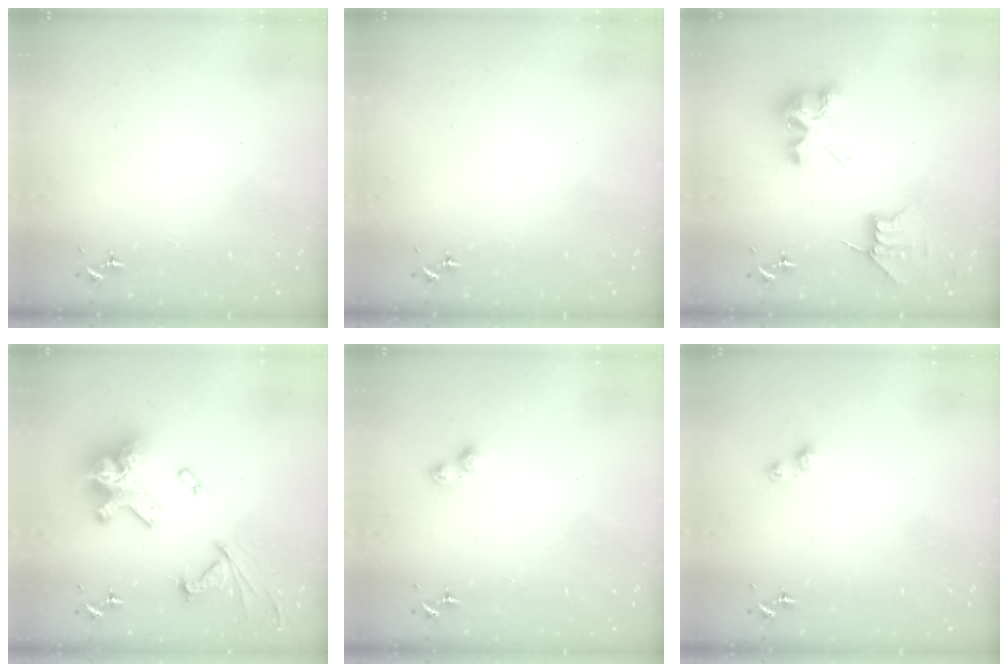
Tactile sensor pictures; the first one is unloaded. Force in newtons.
{"total": 0.0}
{"total": 9.2, "press": 9.2, "slide": 0.5}
{"total": 23.3, "press": 23.1, "slide": 2.3}
{"total": 4.7, "press": 4.5, "slide": 1.3}
{"total": 4.7, "press": 4.7, "slide": 0.3}